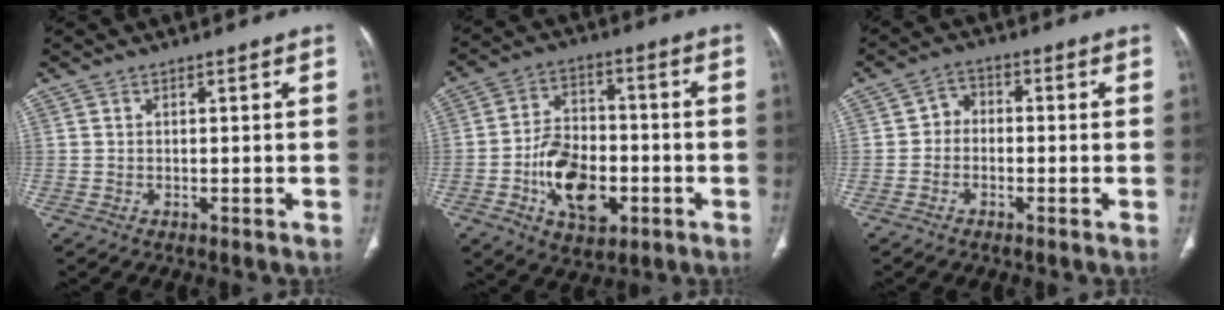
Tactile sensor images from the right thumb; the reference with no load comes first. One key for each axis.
{"total": 13.8, "fx": -4.1, "fy": 8.7, "fz": 9.9, "tx": -0.142, "ty": 0.023, "tz": -0.066}
{"total": 3.6, "fx": -0.9, "fy": 3.0, "fz": 1.8, "tx": -0.011, "ty": 0.017, "tz": -0.028}